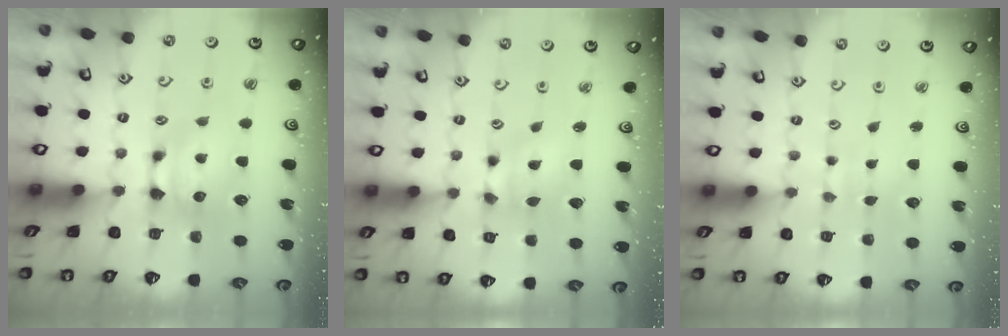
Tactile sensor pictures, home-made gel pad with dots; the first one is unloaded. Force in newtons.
{"total": 2.1, "press": 1.6, "slide": 1.3}
{"total": 4.8, "press": 4.8, "slide": 0.1}